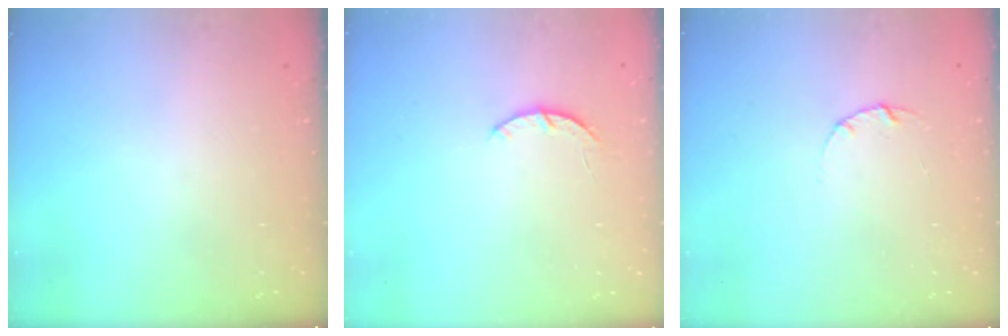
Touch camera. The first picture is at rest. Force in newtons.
{"total": 2.9, "press": 2.8, "slide": 0.5}
{"total": 3.0, "press": 3.0, "slide": 0.4}